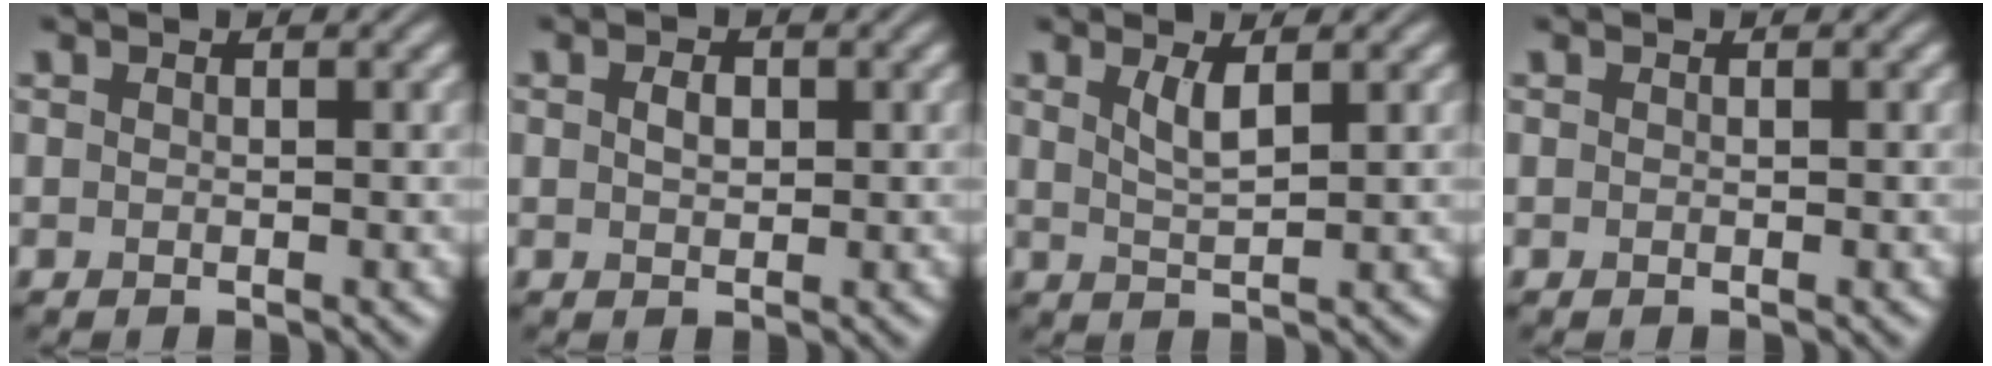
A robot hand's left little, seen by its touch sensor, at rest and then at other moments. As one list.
[{"total": 1.5, "force": [0.3, 0.9, 1.1], "torque": [-0.021, 0.002, 0.006]}, {"total": 2.2, "force": [1.1, 0.5, 1.8], "torque": [-0.036, -0.004, 0.022]}, {"total": 0.0}]